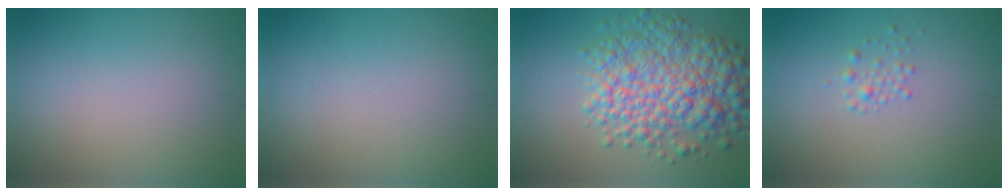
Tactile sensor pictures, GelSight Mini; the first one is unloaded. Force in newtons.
{"total": 0.0}
{"total": 7.7, "press": 7.7, "slide": 0.2}
{"total": 1.1, "press": 1.1, "slide": 0.1}